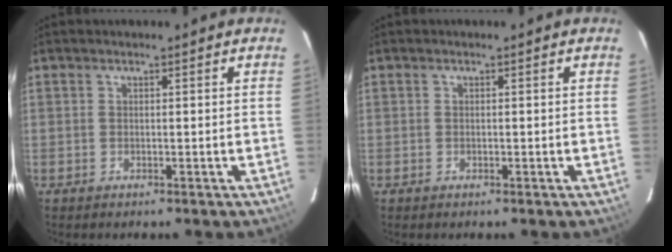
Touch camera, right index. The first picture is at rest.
{"total": 0.0}